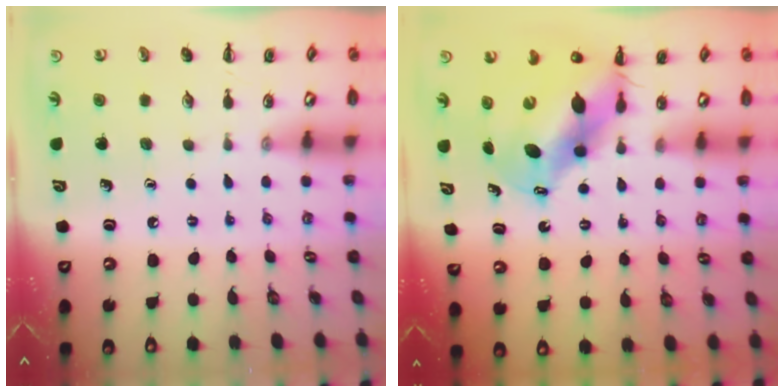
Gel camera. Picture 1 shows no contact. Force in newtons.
{"total": 11.6, "press": 11.3, "slide": 2.9}